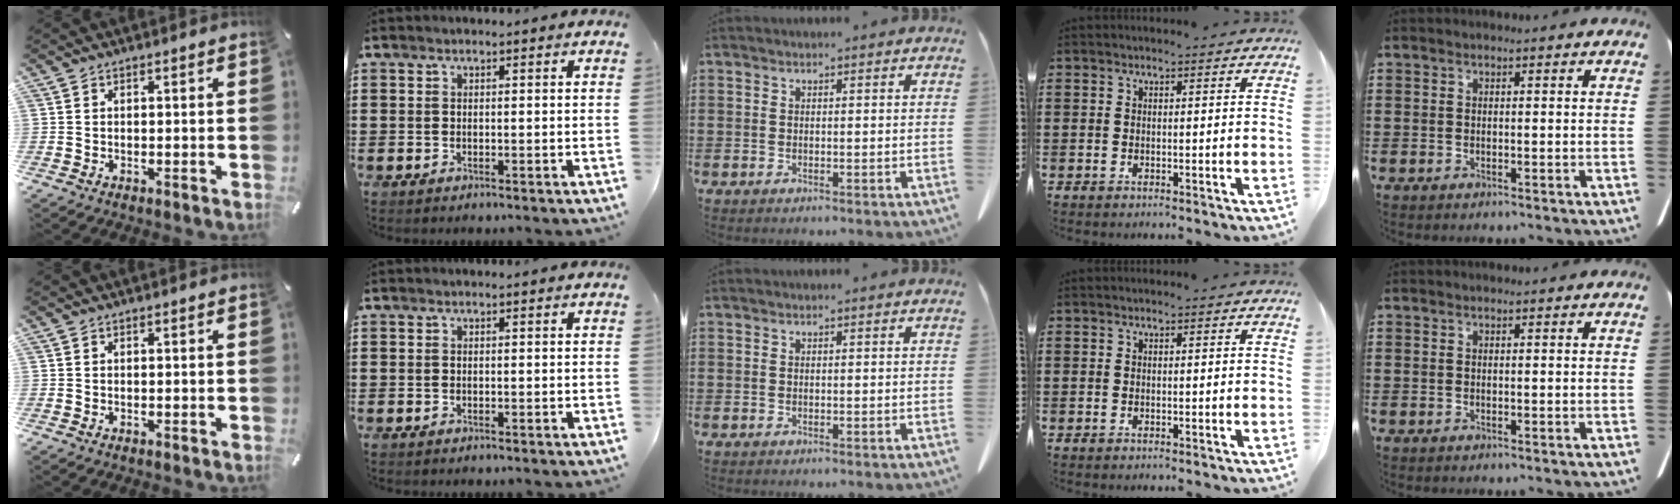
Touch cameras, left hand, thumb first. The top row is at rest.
{}